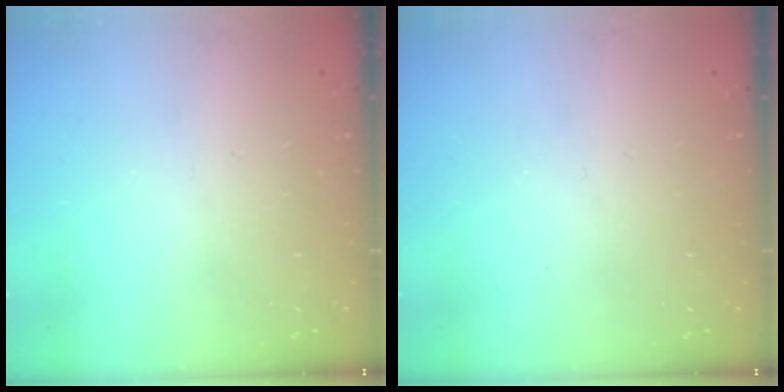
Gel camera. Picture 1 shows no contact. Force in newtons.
{"total": 0.0}